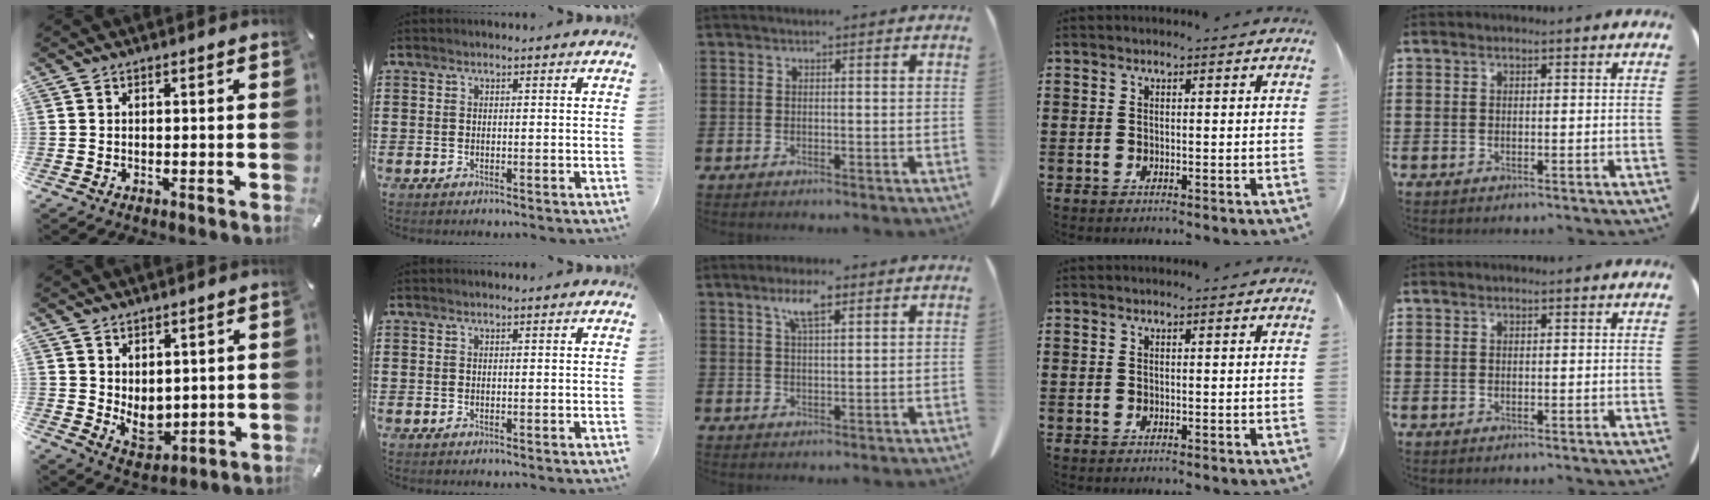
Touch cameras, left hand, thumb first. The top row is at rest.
{"thumb": {"total": 6.8, "force": [1.6, 5.4, 3.8], "torque": [-0.046, -0.018, 0.036]}, "middle": {"total": 5.2, "force": [3.0, 1.3, 4.0], "torque": [-0.079, 0.005, 0.049]}}